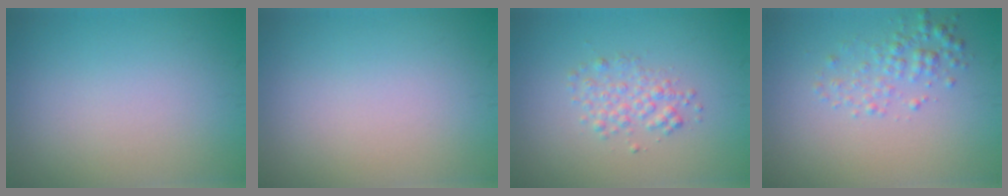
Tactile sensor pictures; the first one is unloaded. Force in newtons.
{"total": 0.0}
{"total": 2.1, "press": 2.1, "slide": 0.1}
{"total": 2.3, "press": 2.3, "slide": 0.1}